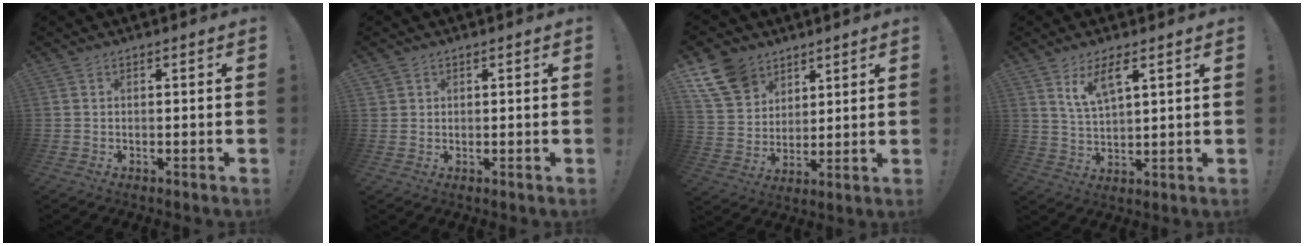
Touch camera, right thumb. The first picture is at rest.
{"total": 1.6, "force": [1.1, 1.2, 0.2], "torque": [-0.003, -0.005, 0.020]}
{"total": 13.8, "force": [8.5, 9.8, 4.8], "torque": [-0.098, -0.042, 0.172]}
{"total": 7.5, "force": [4.6, 2.1, 5.5], "torque": [-0.104, -0.016, 0.080]}